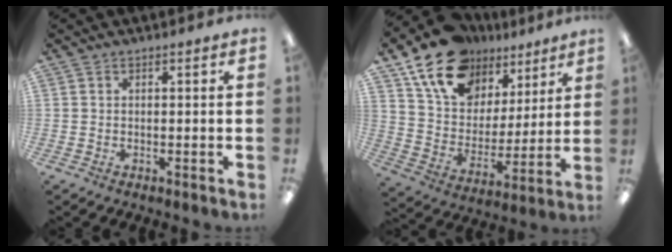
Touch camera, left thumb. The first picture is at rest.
{"total": 18.0, "force": [13.1, 10.4, 6.6], "torque": [-0.134, -0.075, 0.241]}